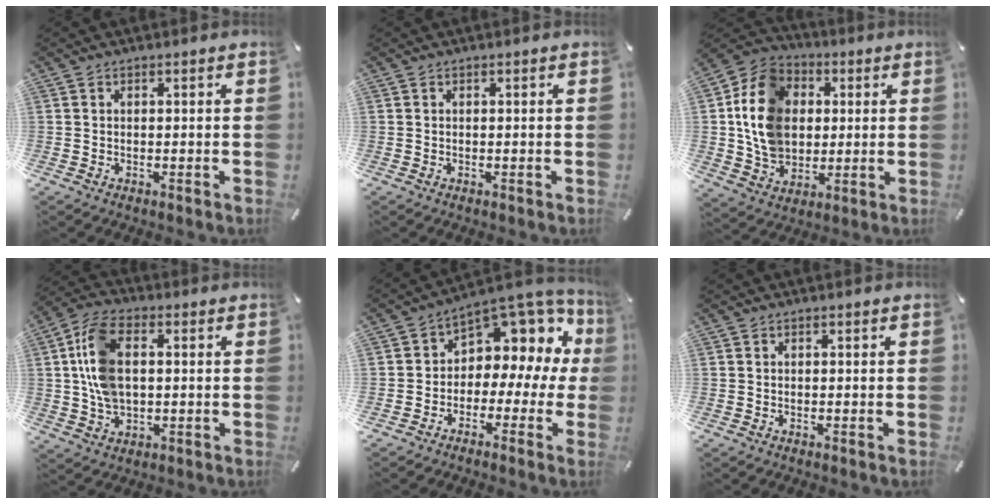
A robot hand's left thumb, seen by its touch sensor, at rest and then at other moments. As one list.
[{"total": 0.0}, {"total": 15.1, "force": [1.4, 12.8, 8.0], "torque": [-0.185, 0.009, 0.025]}, {"total": 11.3, "force": [1.1, 7.3, 8.5], "torque": [-0.200, 0.006, 0.020]}, {"total": 8.3, "force": [3.7, 6.4, 3.8], "torque": [-0.053, -0.048, 0.066]}, {"total": 0.0}]